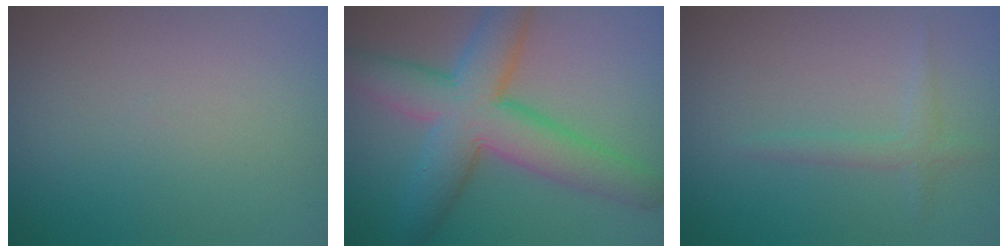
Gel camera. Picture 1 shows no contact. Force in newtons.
{"total": 8.8, "press": 8.8, "slide": 0.2}
{"total": 1.4, "press": 1.4, "slide": 0.1}